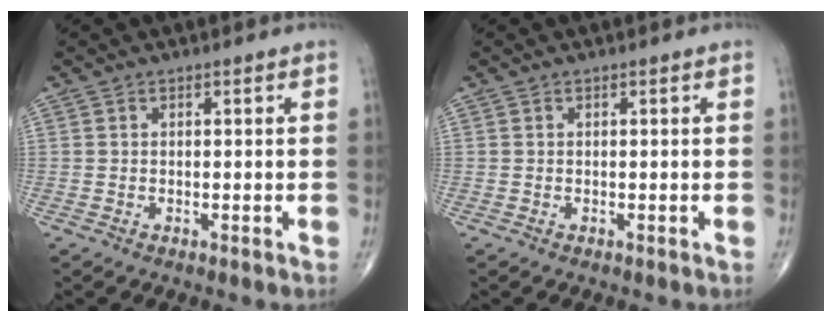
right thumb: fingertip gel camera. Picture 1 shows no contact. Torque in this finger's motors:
{"motor_torque": [-0.02, -0.01, -0.01, 0.01, 0.03]}